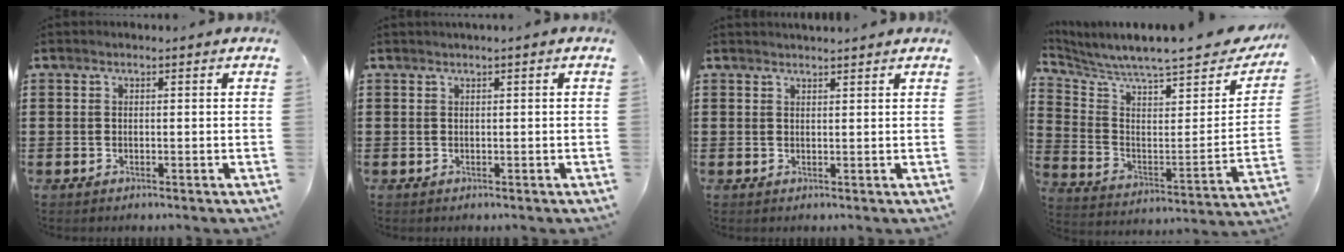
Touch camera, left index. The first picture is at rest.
{"total": 0.0}
{"total": 1.3, "force": [1.2, 0.2, -0.1], "torque": [-0.001, 0.000, 0.025]}
{"total": 6.8, "force": [6.2, 0.3, 2.9], "torque": [-0.081, -0.064, 0.099]}